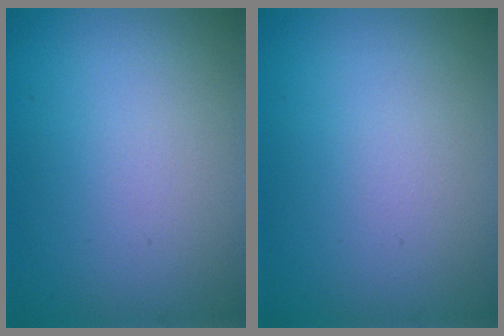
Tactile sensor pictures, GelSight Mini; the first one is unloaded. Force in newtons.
{"total": 0.0}